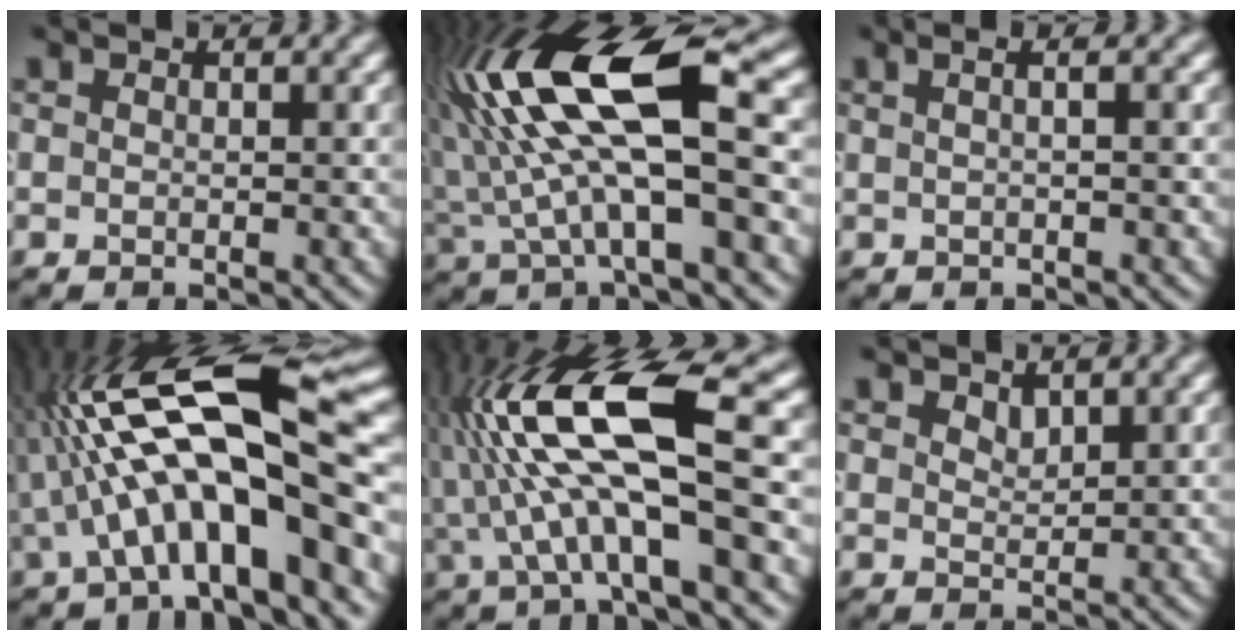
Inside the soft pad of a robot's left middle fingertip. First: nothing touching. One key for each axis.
{"total": 13.9, "fx": 2.5, "fy": 5.0, "fz": 12.7, "tx": -0.251, "ty": 0.016, "tz": 0.039}
{"total": 1.7, "fx": 0.5, "fy": 0.5, "fz": 1.5, "tx": -0.020, "ty": 0.000, "tz": -0.002}
{"total": 14.2, "fx": -0.4, "fy": 4.3, "fz": 13.5, "tx": -0.223, "ty": 0.025, "tz": -0.014}
{"total": 11.3, "fx": 0.8, "fy": 3.3, "fz": 10.8, "tx": -0.203, "ty": 0.021, "tz": 0.009}
{"total": 1.2, "fx": 1.1, "fy": 0.4, "fz": 0.3, "tx": -0.009, "ty": -0.001, "tz": 0.023}